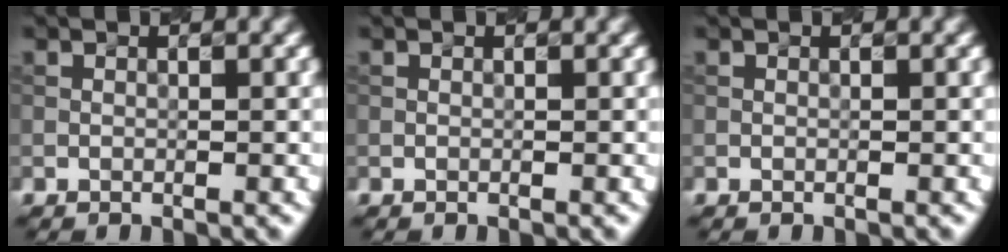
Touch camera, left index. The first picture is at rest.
{"total": 0.0}
{"total": 0.0}